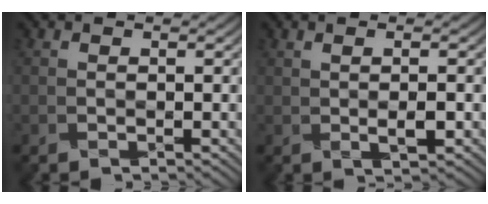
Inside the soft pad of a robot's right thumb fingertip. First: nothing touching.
{"total": 2.0, "force": [0.1, 0.3, 1.9], "torque": [-0.037, 0.003, 0.007]}